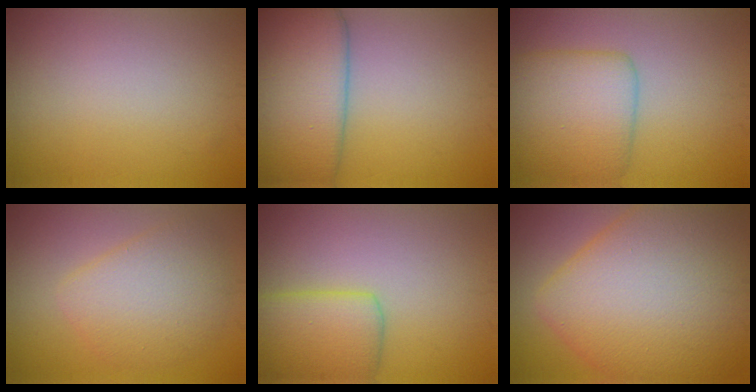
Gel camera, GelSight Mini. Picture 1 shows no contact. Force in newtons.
{"total": 8.7, "press": 8.6, "slide": 0.6}
{"total": 5.5, "press": 5.5, "slide": 0.1}
{"total": 4.4, "press": 4.4, "slide": 0.2}
{"total": 4.2, "press": 4.2, "slide": 0.2}
{"total": 13.7, "press": 13.7, "slide": 0.6}